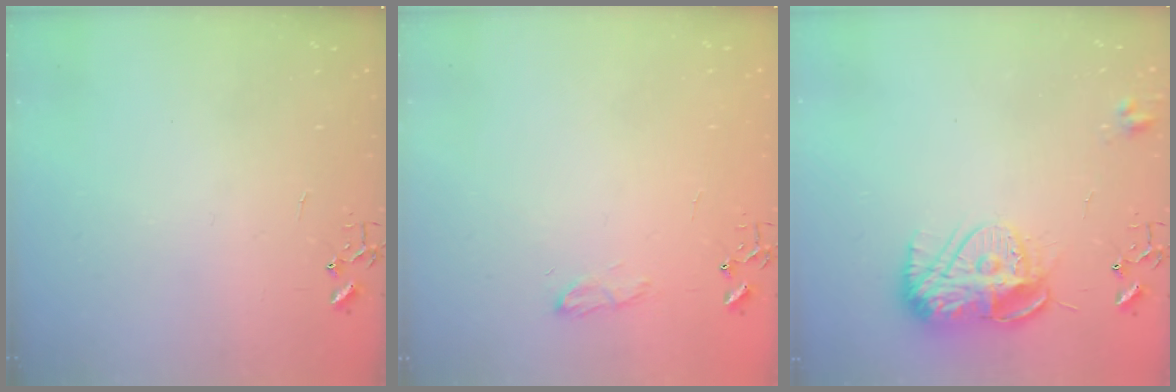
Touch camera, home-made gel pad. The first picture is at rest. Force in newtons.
{"total": 7.9, "press": 7.8, "slide": 0.9}
{"total": 12.6, "press": 12.6, "slide": 1.1}